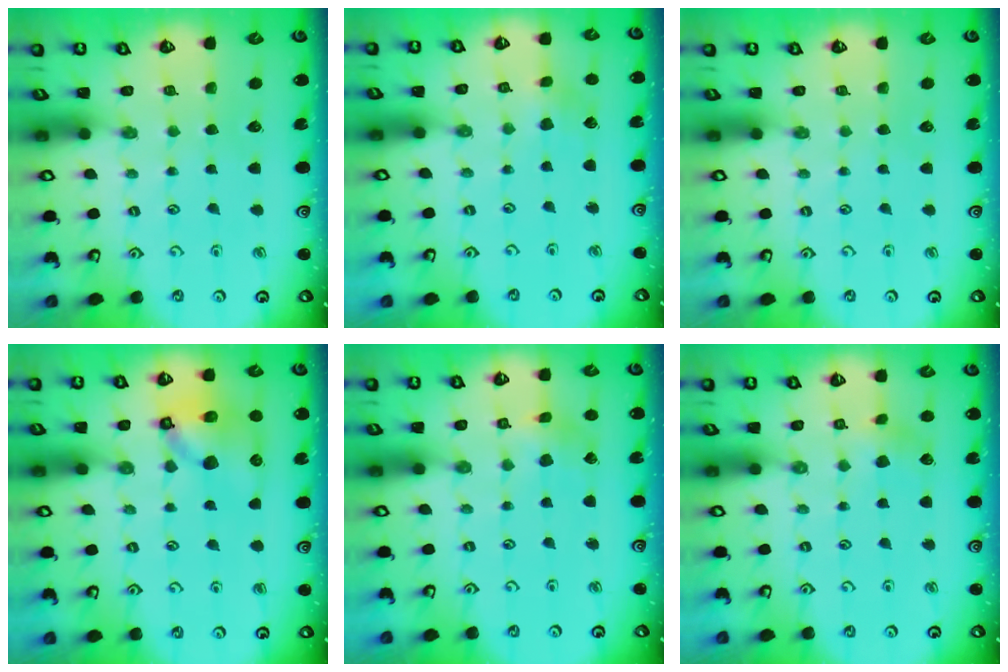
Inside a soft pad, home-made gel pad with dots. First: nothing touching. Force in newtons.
{"total": 2.9, "press": 2.9, "slide": 0.4}
{"total": 0.0}
{"total": 12.9, "press": 12.8, "slide": 1.8}
{"total": 2.5, "press": 2.5, "slide": 0.3}
{"total": 3.4, "press": 3.4, "slide": 0.4}